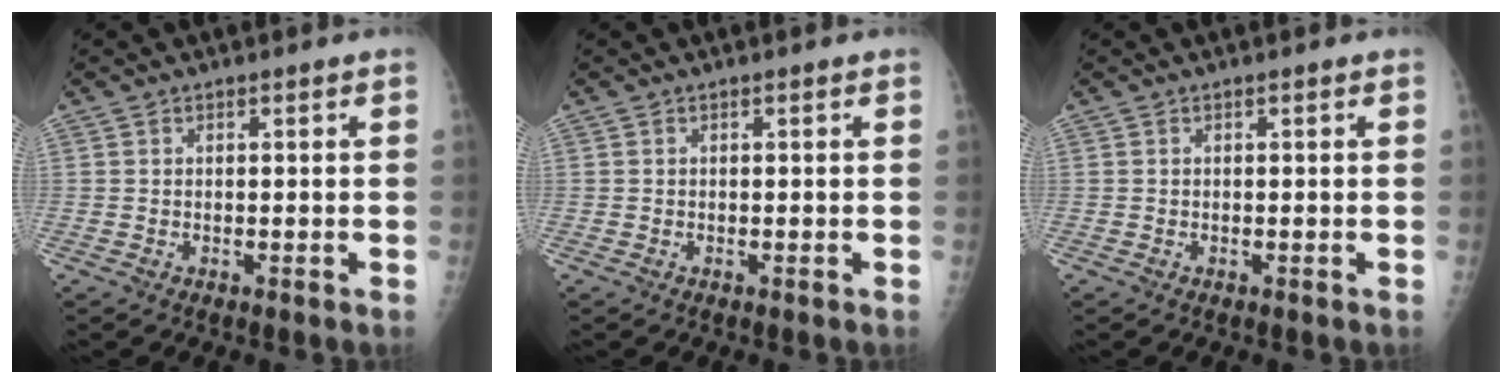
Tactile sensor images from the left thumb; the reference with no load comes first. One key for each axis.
{"total": 0.0}
{"total": 0.0}